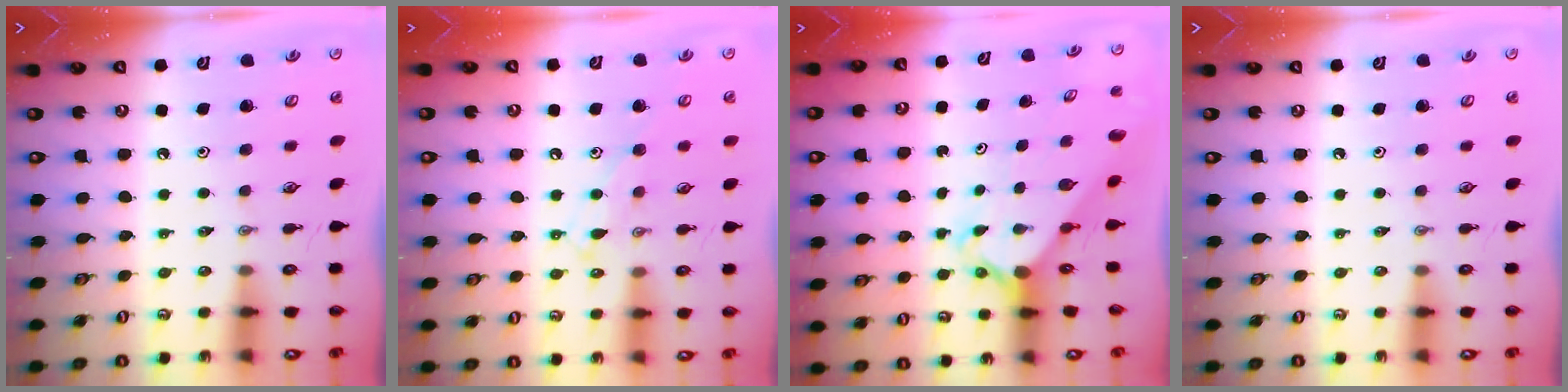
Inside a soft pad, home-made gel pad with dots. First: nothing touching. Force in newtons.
{"total": 9.4, "press": 9.4, "slide": 0.8}
{"total": 2.2, "press": 2.2, "slide": 0.1}
{"total": 0.0}